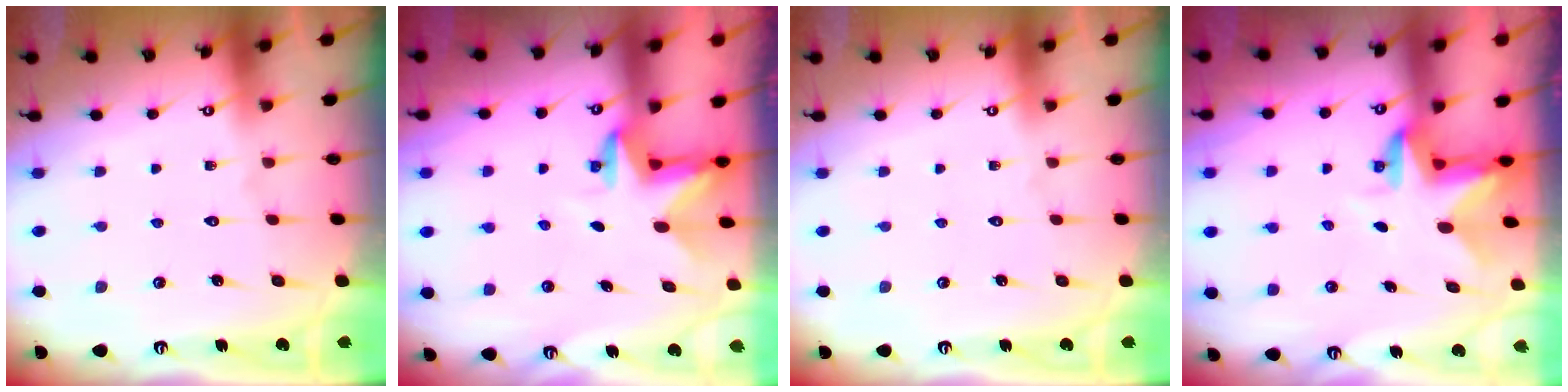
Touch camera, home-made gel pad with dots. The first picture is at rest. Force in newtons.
{"total": 3.1, "press": 3.1, "slide": 0.1}
{"total": 0.0}
{"total": 3.2, "press": 3.1, "slide": 0.5}